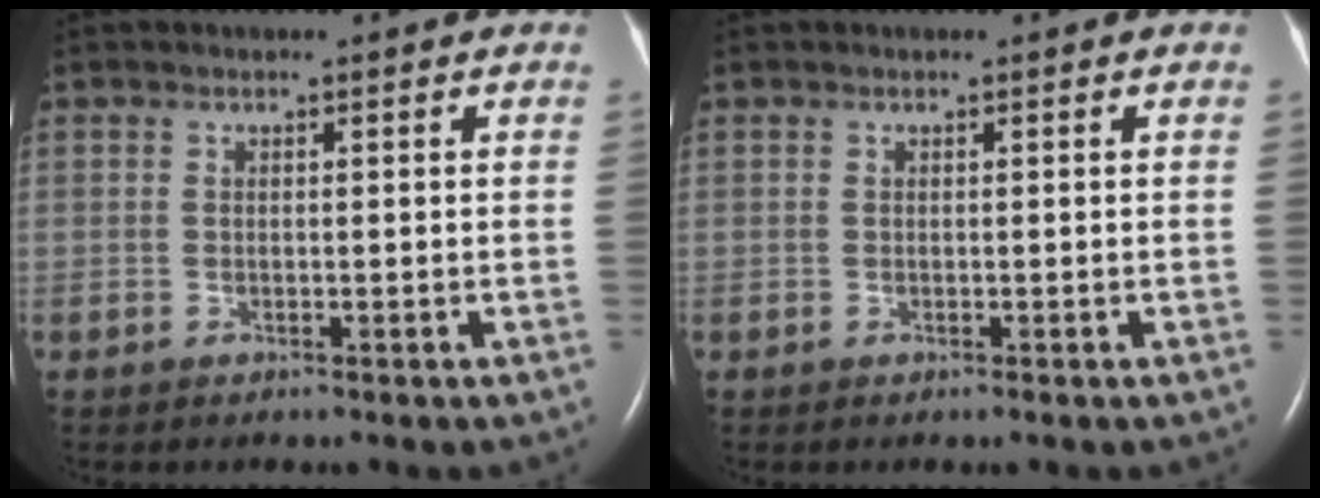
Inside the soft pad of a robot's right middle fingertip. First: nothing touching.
{"total": 0.0}